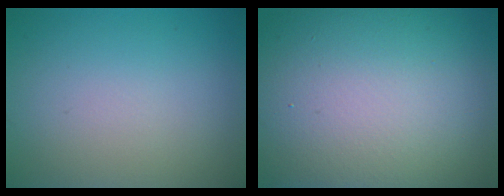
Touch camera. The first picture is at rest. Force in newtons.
{"total": 19.0, "press": 19.0, "slide": 0.7}